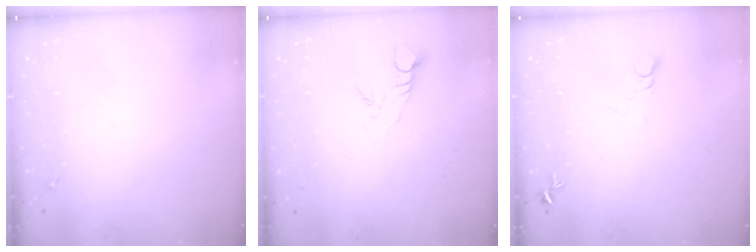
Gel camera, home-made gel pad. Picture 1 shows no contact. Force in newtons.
{"total": 3.7, "press": 3.7, "slide": 0.1}
{"total": 3.3, "press": 3.3, "slide": 0.3}